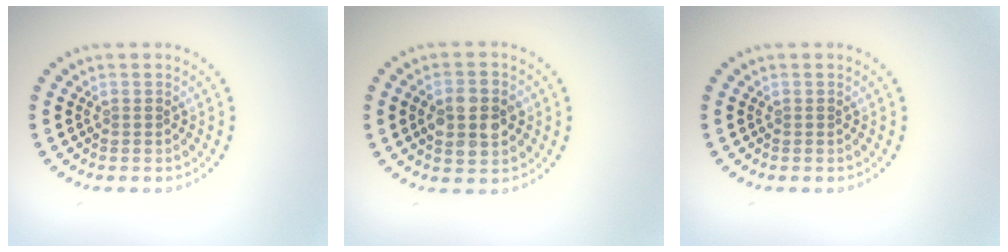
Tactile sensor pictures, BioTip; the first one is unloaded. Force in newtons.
{"total": 4.5, "press": 4.5, "slide": 0.1}
{"total": 0.0}